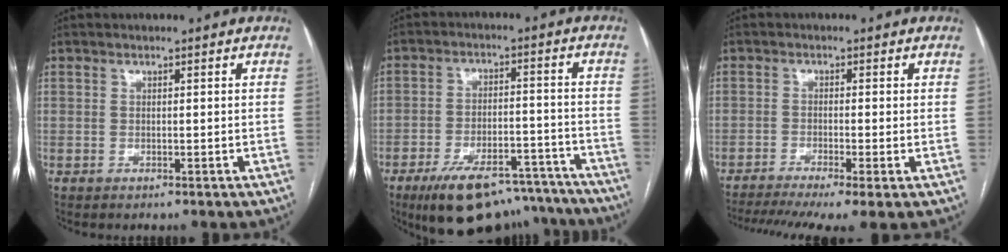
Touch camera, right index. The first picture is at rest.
{"total": 17.2, "force": [-13.9, 6.1, 8.0], "torque": [-0.104, 0.023, -0.204]}
{"total": 11.2, "force": [-7.9, 1.0, 7.9], "torque": [-0.136, -0.015, -0.126]}